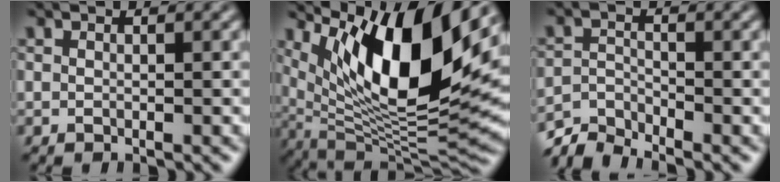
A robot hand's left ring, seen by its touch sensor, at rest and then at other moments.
{"total": 13.9, "force": [6.0, 4.5, 11.7], "torque": [-0.190, -0.007, 0.109]}
{"total": 3.3, "force": [-3.2, 0.6, 0.7], "torque": [-0.013, -0.002, -0.073]}